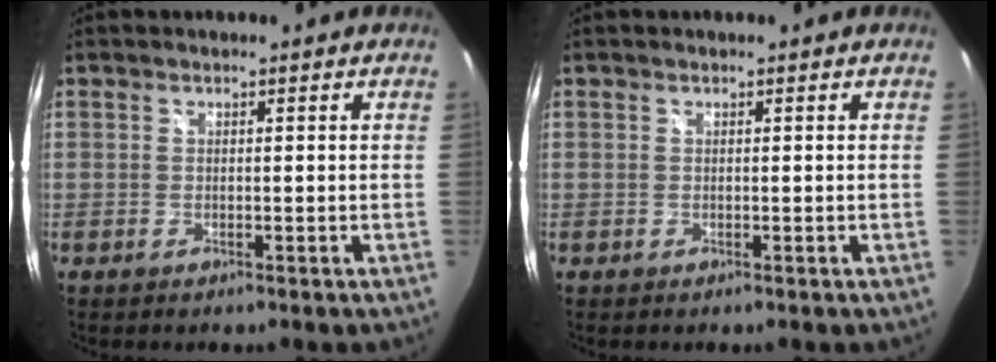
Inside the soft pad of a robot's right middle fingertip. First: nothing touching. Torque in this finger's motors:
{"motor_torque": [0.00, 0.00, 0.00, 0.00]}